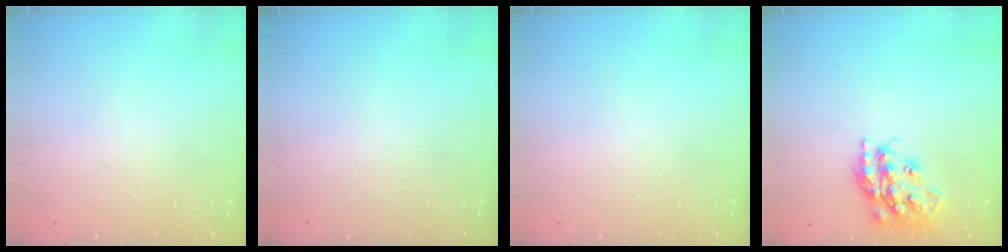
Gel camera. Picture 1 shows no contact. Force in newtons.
{"total": 0.0}
{"total": 0.0}
{"total": 19.3, "press": 19.3, "slide": 1.4}